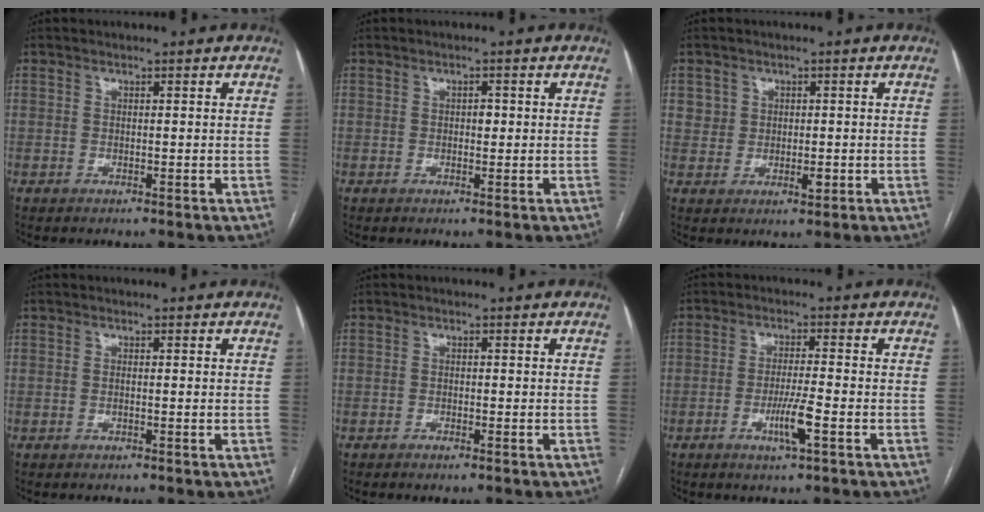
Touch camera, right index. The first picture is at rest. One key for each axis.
{"total": 1.2, "fx": 0.1, "fy": 0.7, "fz": 1.0, "tx": -0.012, "ty": 0.003, "tz": 0.000}
{"total": 3.2, "fx": 0.4, "fy": 2.9, "fz": 1.5, "tx": -0.017, "ty": 0.003, "tz": 0.008}
{"total": 0.7, "fx": 0.0, "fy": 0.0, "fz": 0.7, "tx": -0.016, "ty": -0.002, "tz": 0.001}
{"total": 0.9, "fx": -0.7, "fy": 0.2, "fz": 0.6, "tx": -0.011, "ty": -0.001, "tz": -0.009}
{"total": 5.2, "fx": -2.0, "fy": -0.1, "fz": 4.8, "tx": -0.090, "ty": -0.009, "tz": -0.037}